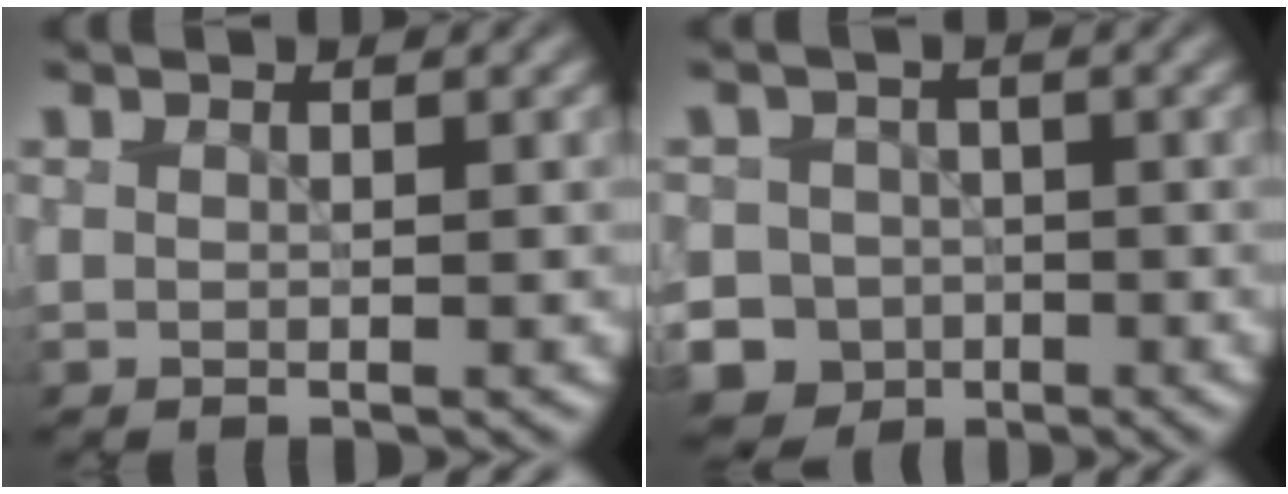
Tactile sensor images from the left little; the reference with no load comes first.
{"total": 9.6, "force": [-5.0, 8.1, 1.4], "torque": [-0.027, -0.019, -0.105]}